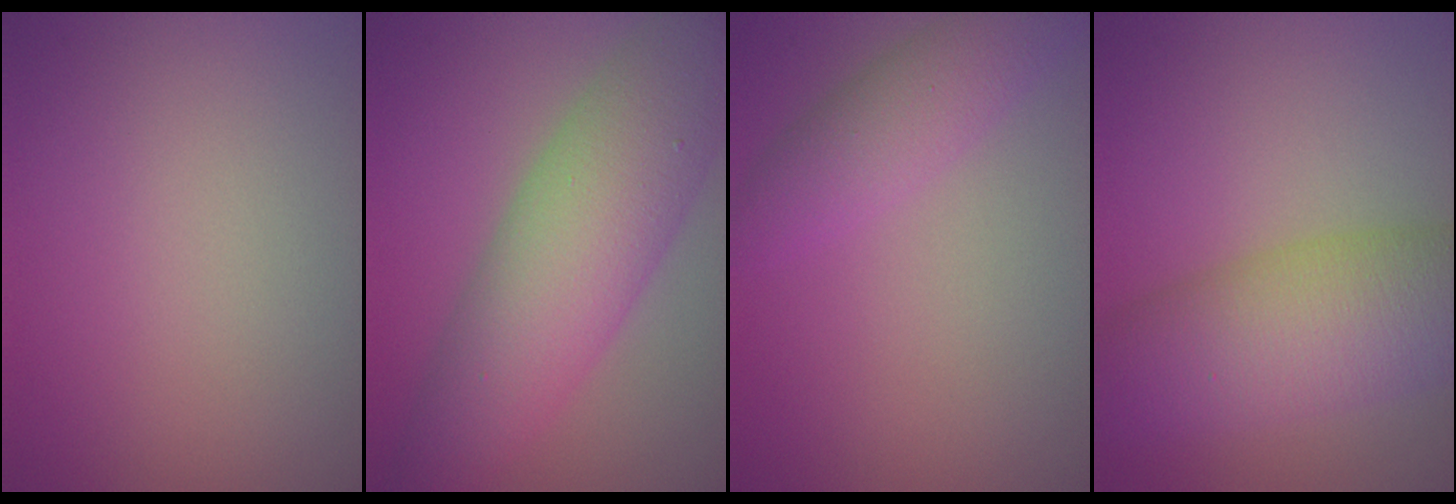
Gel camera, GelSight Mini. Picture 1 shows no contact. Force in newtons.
{"total": 8.7, "press": 8.7, "slide": 0.2}
{"total": 3.0, "press": 3.0, "slide": 0.2}
{"total": 8.9, "press": 8.9, "slide": 0.1}